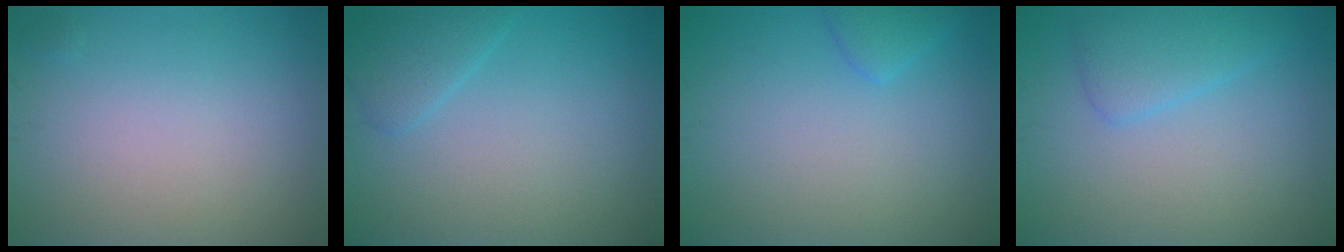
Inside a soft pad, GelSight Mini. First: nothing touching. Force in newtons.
{"total": 1.8, "press": 1.8, "slide": 0.1}
{"total": 1.4, "press": 1.4, "slide": 0.1}
{"total": 2.7, "press": 2.6, "slide": 0.3}